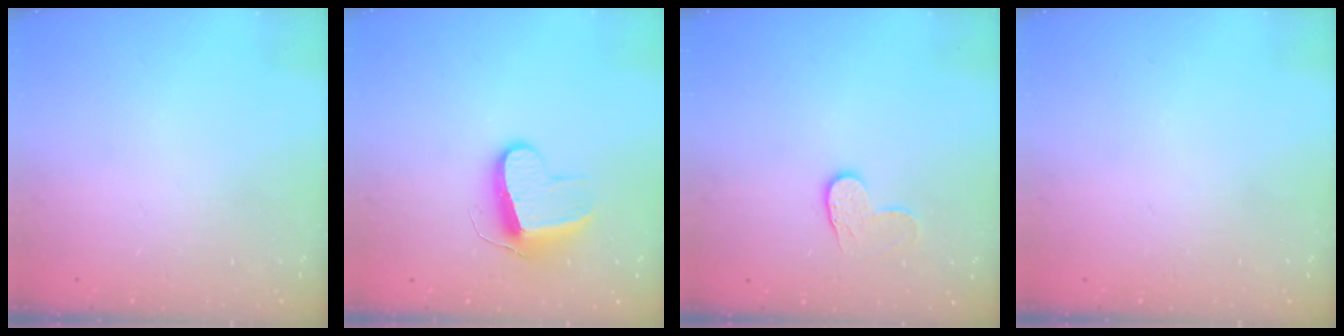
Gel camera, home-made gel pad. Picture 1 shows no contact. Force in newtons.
{"total": 10.6, "press": 10.6, "slide": 0.2}
{"total": 6.4, "press": 6.4, "slide": 0.6}
{"total": 0.0}